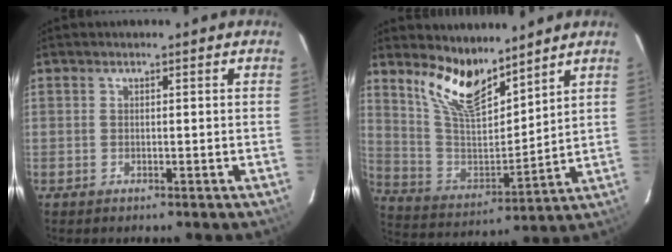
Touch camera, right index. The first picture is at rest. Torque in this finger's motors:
{"motor_torque": [0.23, 0.49, 0.21, 0.11]}